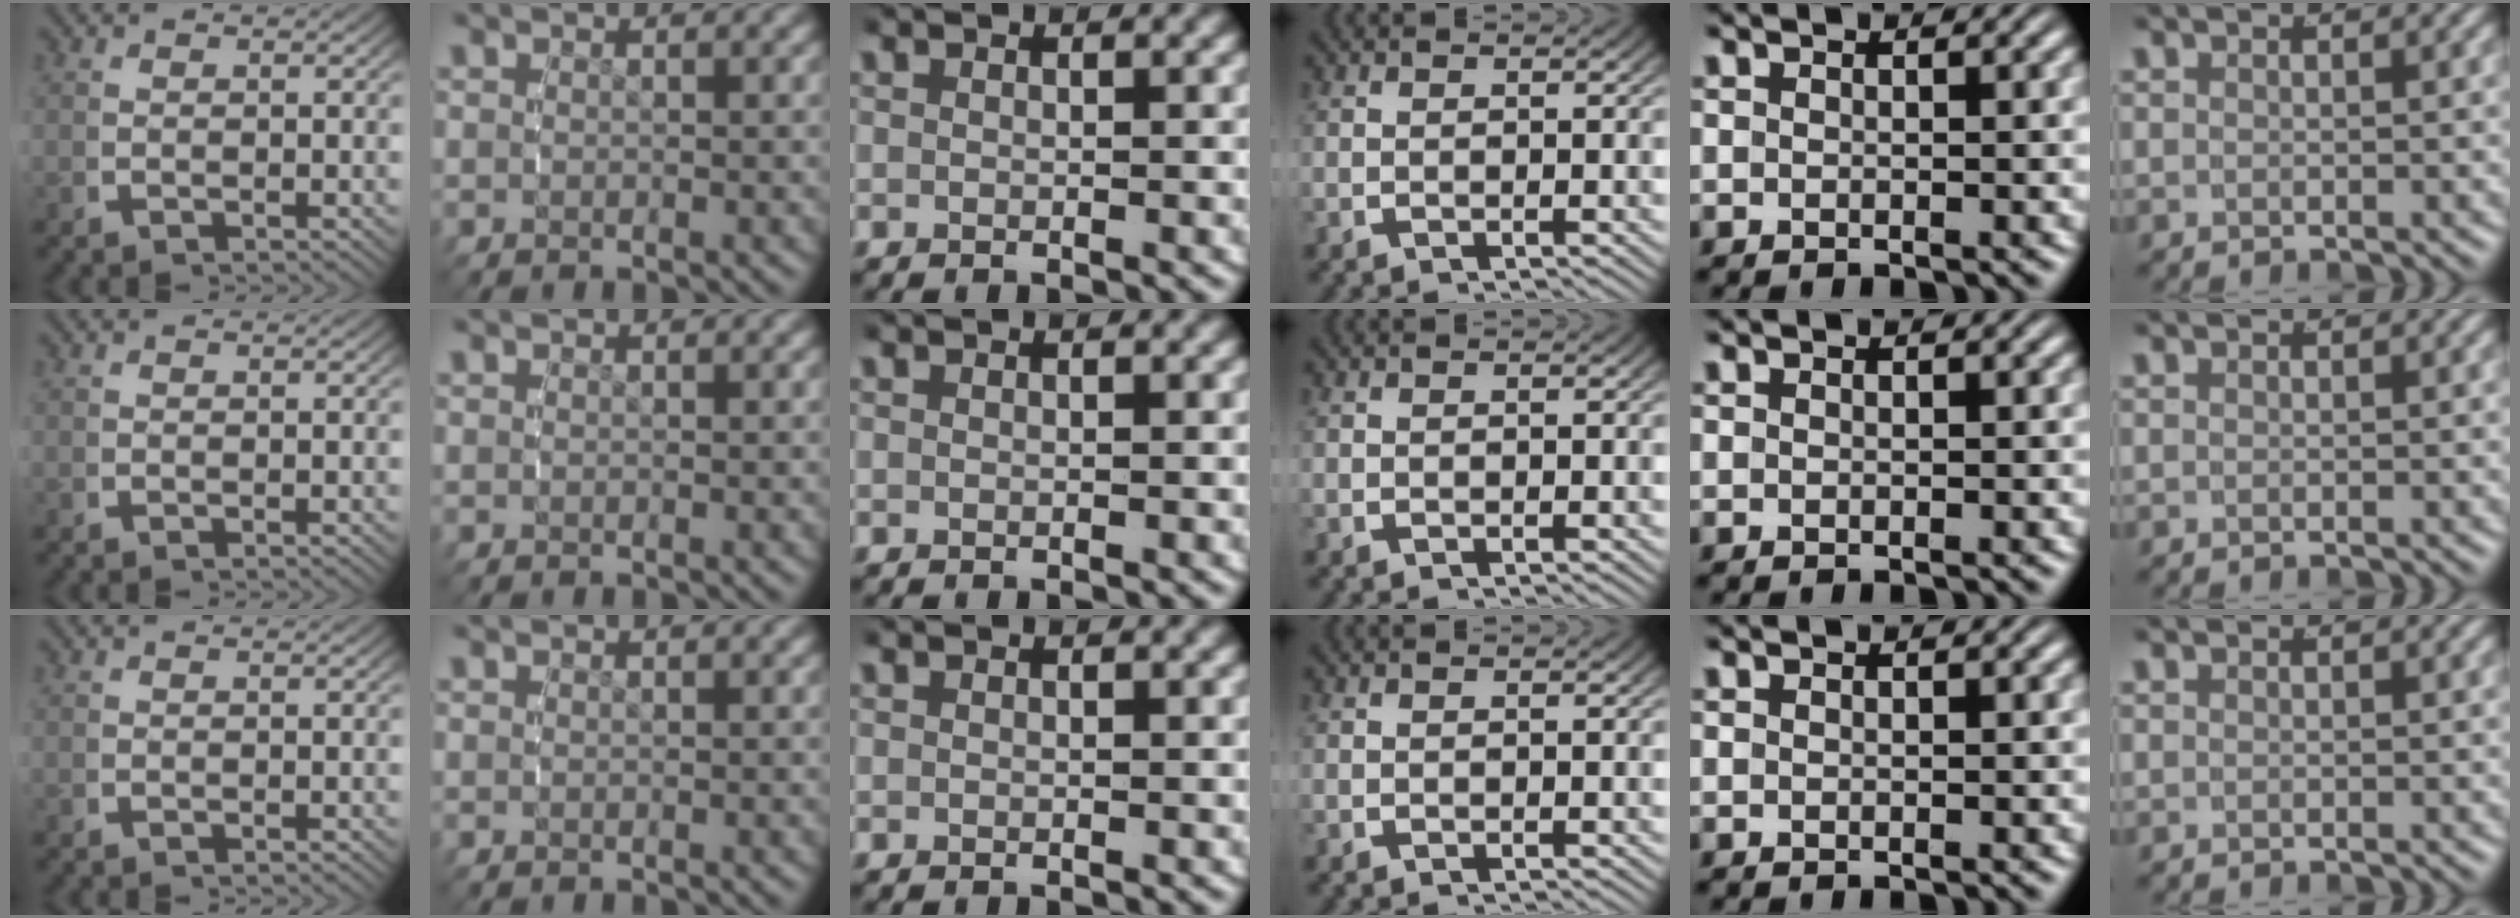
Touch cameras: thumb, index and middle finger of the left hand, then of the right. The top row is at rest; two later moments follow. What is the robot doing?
{"motion": "reach", "object": "glasses case"}